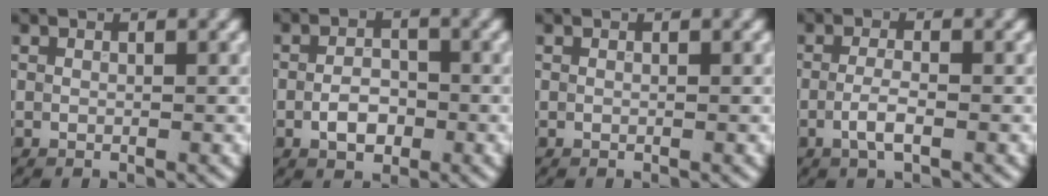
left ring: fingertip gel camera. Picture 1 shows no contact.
{"total": 2.9, "force": [-0.9, 1.8, 2.1], "torque": [-0.037, 0.003, -0.018]}
{"total": 0.0}
{"total": 2.2, "force": [-0.7, 0.7, 2.0], "torque": [-0.041, 0.000, -0.019]}